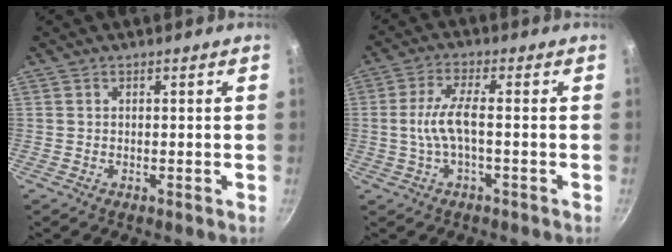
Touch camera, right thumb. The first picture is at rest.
{"total": 6.4, "force": [-1.0, 1.8, 6.1], "torque": [-0.139, 0.018, -0.023]}